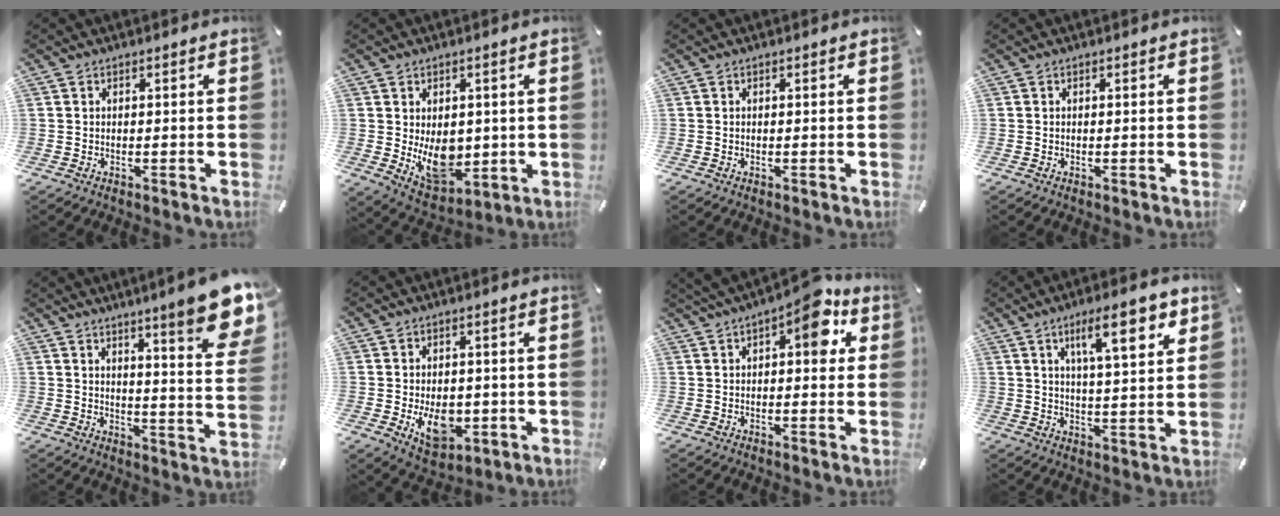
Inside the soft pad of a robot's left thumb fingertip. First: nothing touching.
{"total": 11.1, "force": [-0.3, 8.2, 7.4], "torque": [-0.099, -0.015, 0.003]}
{"total": 0.0}
{"total": 0.0}
{"total": 13.2, "force": [9.0, 1.9, 9.6], "torque": [-0.139, -0.075, 0.146]}
{"total": 9.8, "force": [-1.6, 6.8, 6.9], "torque": [-0.098, -0.007, -0.024]}
{"total": 9.2, "force": [3.7, 4.2, 7.3], "torque": [-0.088, -0.016, 0.055]}
{"total": 12.5, "force": [6.5, 3.4, 10.1], "torque": [-0.152, -0.025, 0.103]}